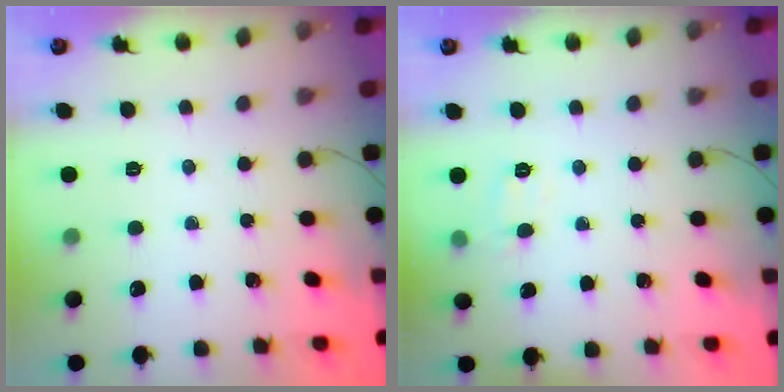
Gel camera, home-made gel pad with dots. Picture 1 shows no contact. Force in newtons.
{"total": 5.7, "press": 5.6, "slide": 1.4}